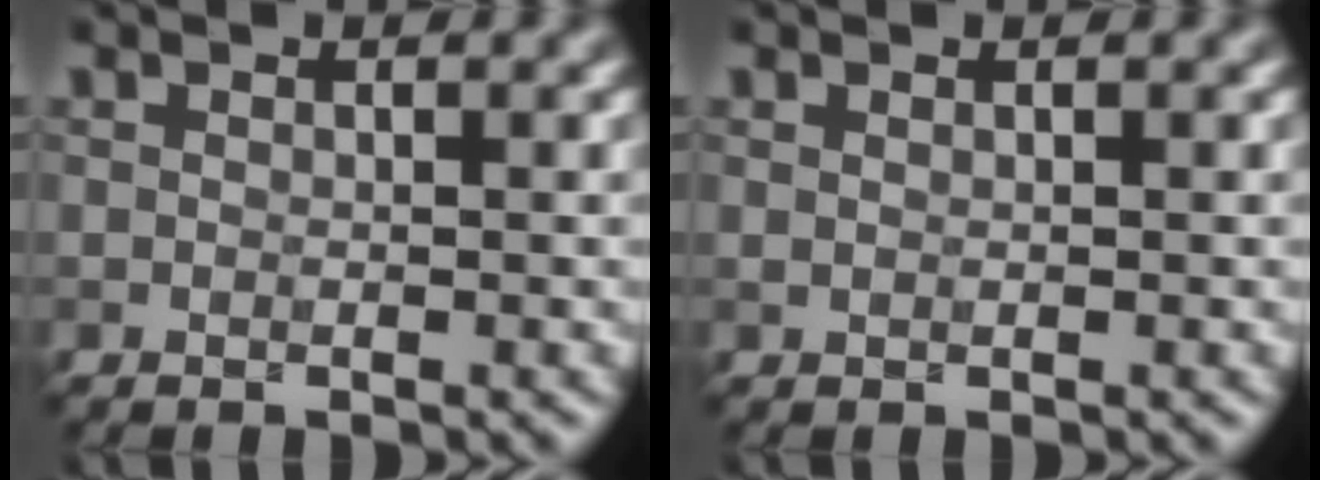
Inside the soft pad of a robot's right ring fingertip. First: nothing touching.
{"total": 0.0}